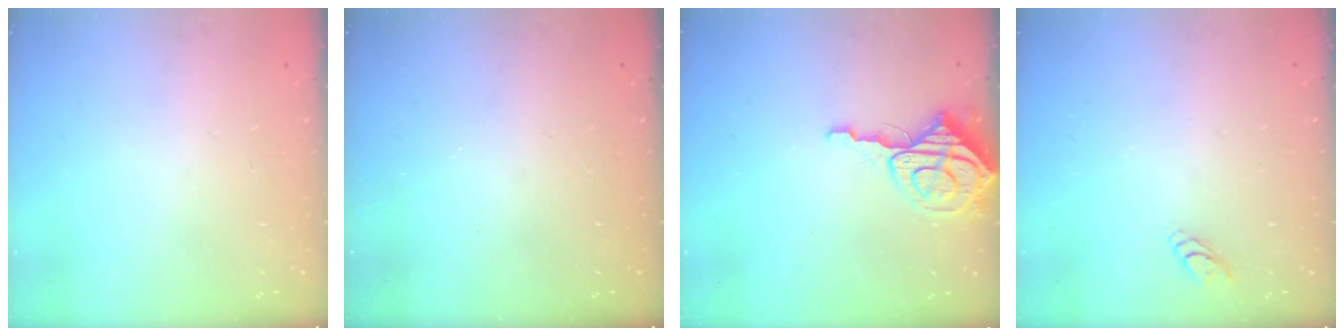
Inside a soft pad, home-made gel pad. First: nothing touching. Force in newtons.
{"total": 0.0}
{"total": 8.5, "press": 8.5, "slide": 0.9}
{"total": 2.8, "press": 2.8, "slide": 0.3}